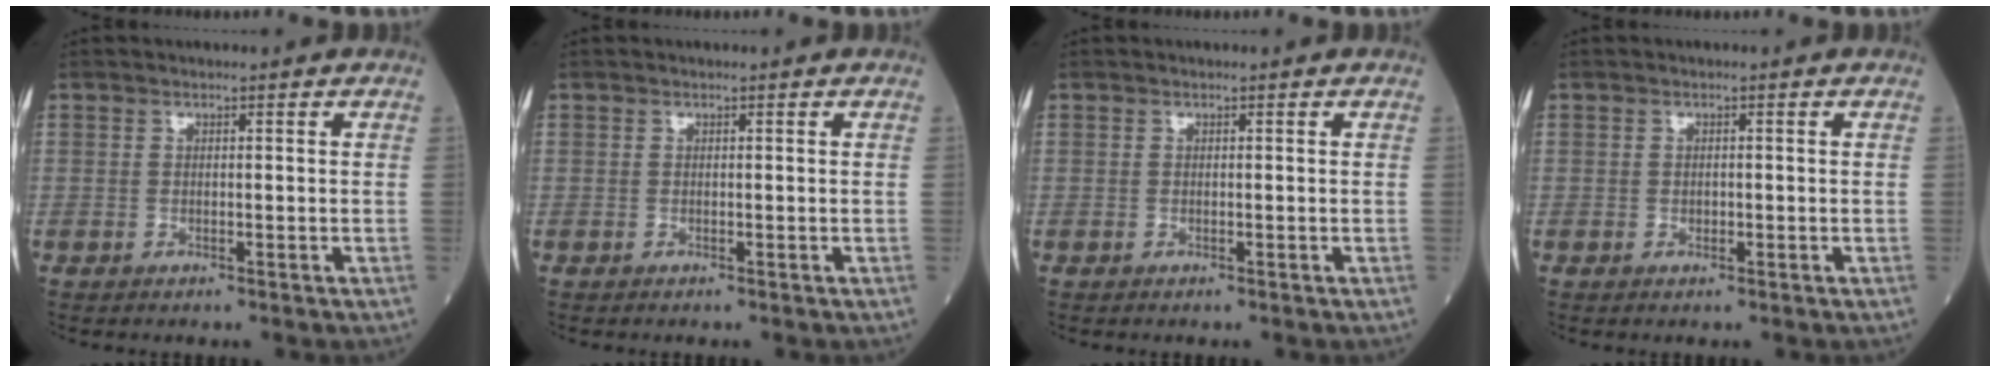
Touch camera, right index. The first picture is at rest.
{"total": 0.0}
{"total": 0.0}
{"total": 0.6, "force": [-0.1, 0.4, 0.3], "torque": [-0.008, 0.001, 0.000]}